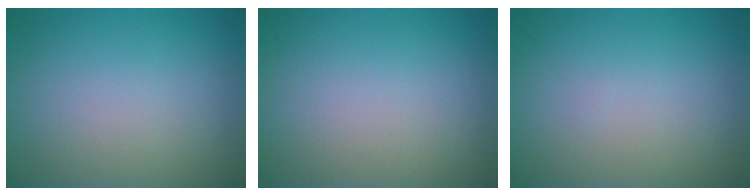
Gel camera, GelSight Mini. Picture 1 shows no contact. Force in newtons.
{"total": 0.0}
{"total": 0.0}